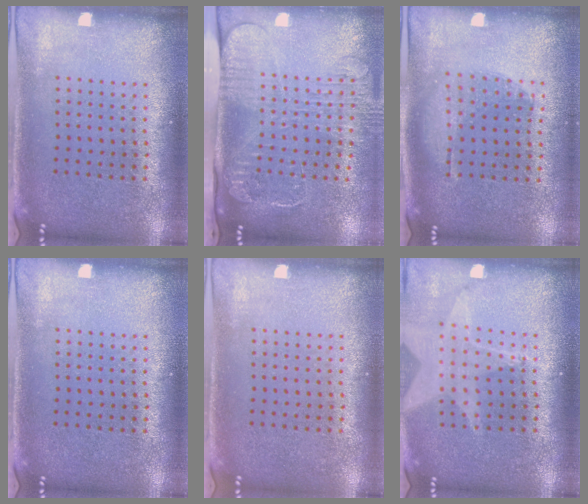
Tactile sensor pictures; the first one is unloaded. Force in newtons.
{"total": 2.6, "press": 2.1, "slide": 1.6}
{"total": 1.0, "press": 0.9, "slide": 0.4}
{"total": 0.0}
{"total": 0.0}
{"total": 1.4, "press": 1.4, "slide": 0.3}